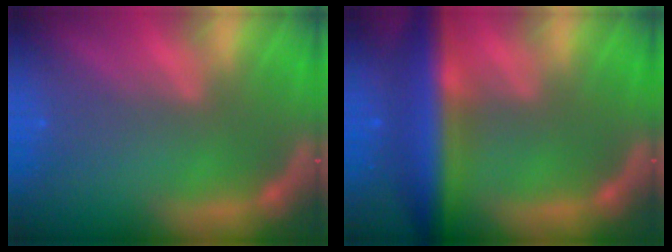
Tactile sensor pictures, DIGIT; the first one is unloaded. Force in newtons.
{"total": 8.5}